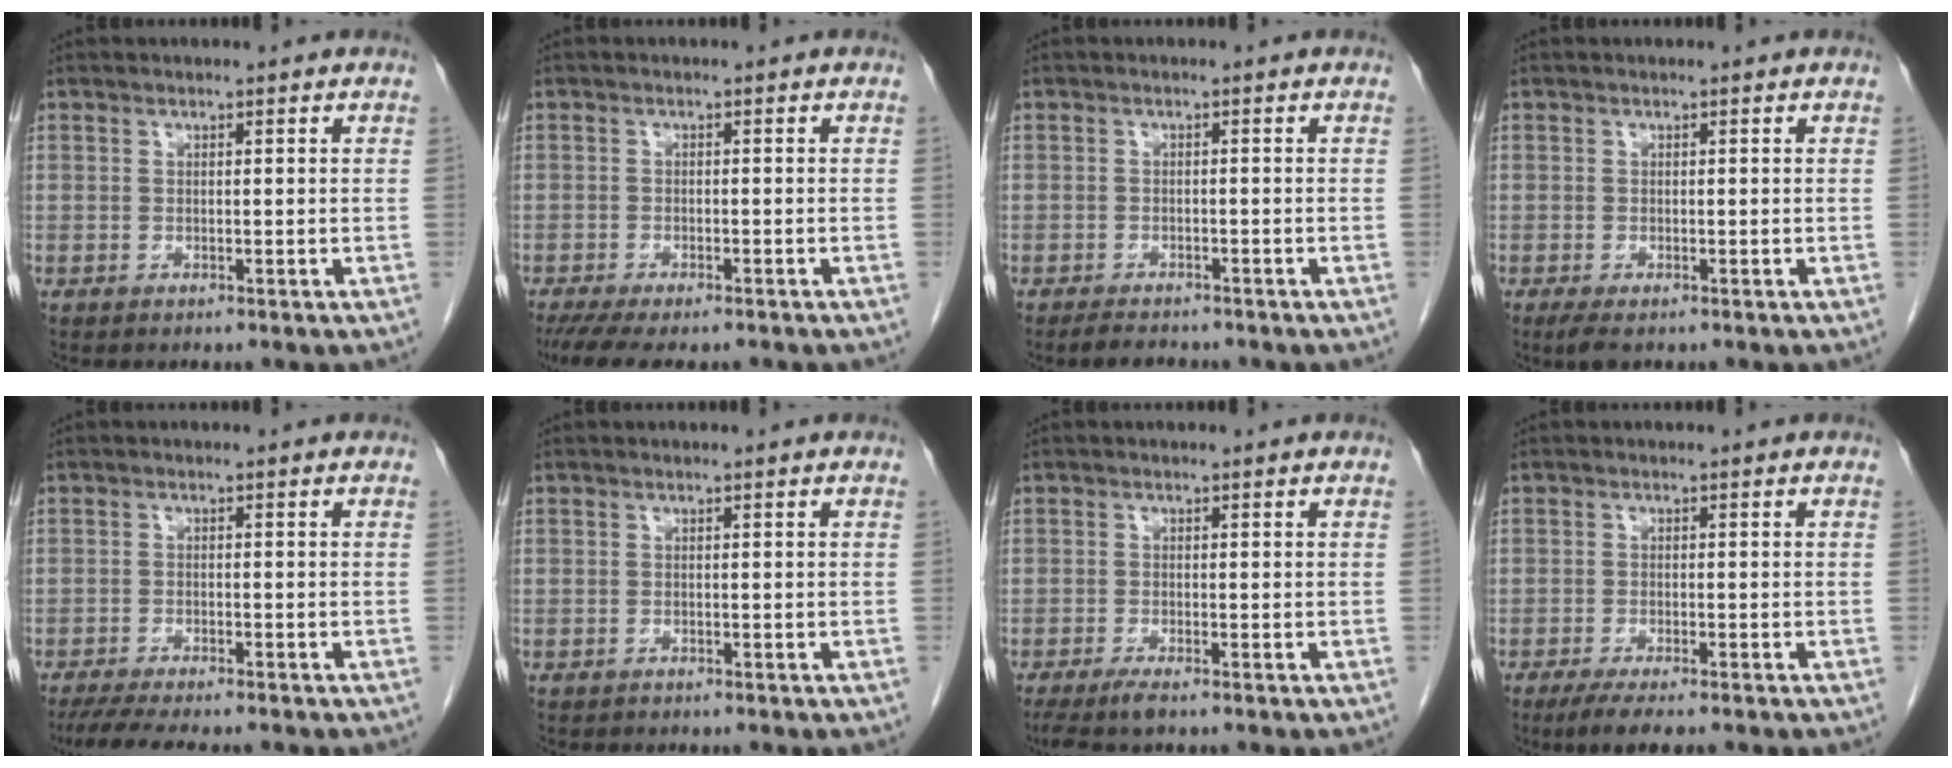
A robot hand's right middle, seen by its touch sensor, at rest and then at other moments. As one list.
[{"total": 8.9, "force": [-7.1, 2.4, 4.8], "torque": [-0.072, -0.010, -0.107]}, {"total": 2.8, "force": [-2.4, 0.8, 1.1], "torque": [-0.026, -0.007, -0.037]}, {"total": 2.0, "force": [-1.3, 0.7, 1.4], "torque": [-0.030, -0.006, -0.019]}, {"total": 8.7, "force": [-7.3, 1.0, 4.5], "torque": [-0.068, -0.016, -0.113]}, {"total": 0.0}, {"total": 3.2, "force": [-2.4, 0.1, 2.0], "torque": [-0.040, -0.009, -0.046]}, {"total": 5.0, "force": [-3.7, 0.6, 3.3], "torque": [-0.052, -0.012, -0.056]}]